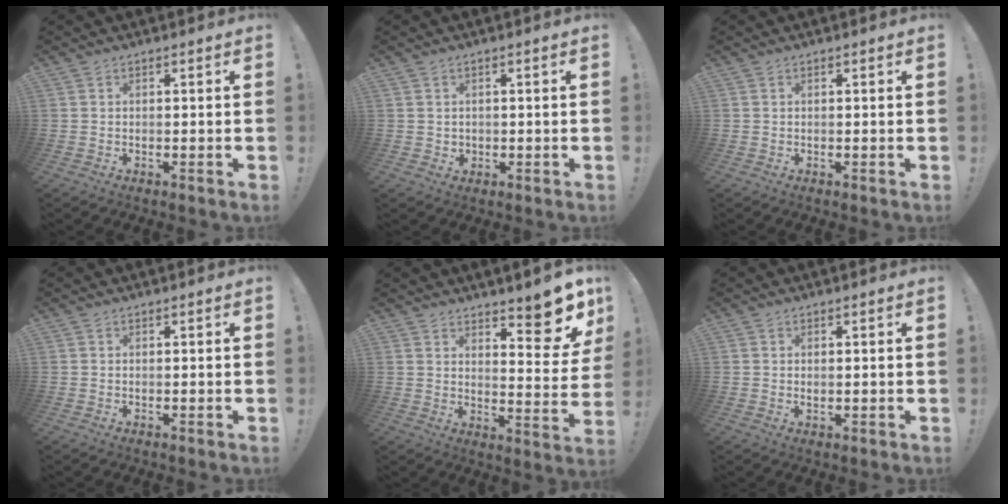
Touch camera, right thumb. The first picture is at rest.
{"total": 1.5, "force": [0.5, 1.4, 0.4], "torque": [-0.004, -0.003, 0.008]}
{"total": 0.0}
{"total": 0.0}
{"total": 10.8, "force": [8.0, 2.7, 6.7], "torque": [-0.064, -0.073, 0.131]}
{"total": 0.7, "force": [0.3, 0.1, 0.6], "torque": [-0.011, 0.001, 0.005]}